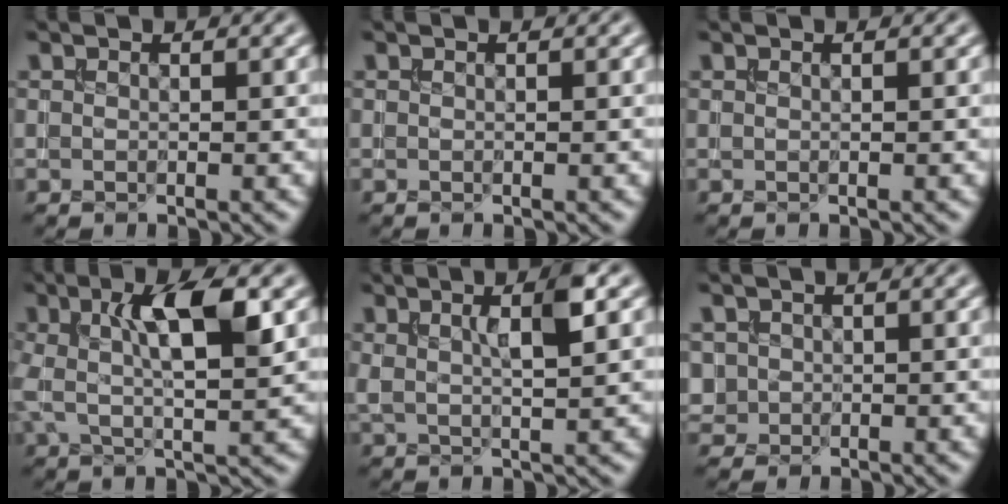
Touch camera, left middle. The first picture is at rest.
{"total": 0.0}
{"total": 0.0}
{"total": 7.1, "force": [1.3, 2.4, 6.5], "torque": [-0.114, 0.003, 0.020]}
{"total": 4.0, "force": [1.4, 0.8, 3.6], "torque": [-0.059, 0.001, 0.026]}
{"total": 1.5, "force": [0.1, 1.5, 0.2], "torque": [-0.002, -0.006, 0.009]}